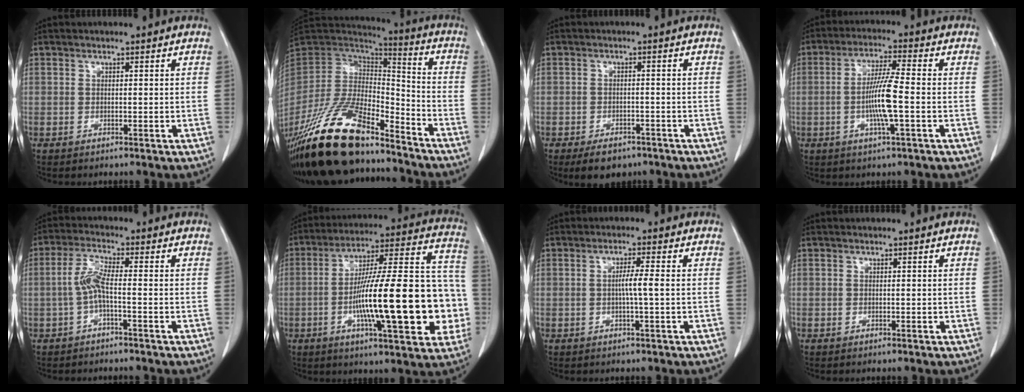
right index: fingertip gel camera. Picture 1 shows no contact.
{"total": 23.9, "force": [-18.4, 7.1, 13.5], "torque": [-0.287, -0.024, -0.335]}
{"total": 5.0, "force": [-3.7, 2.7, 2.2], "torque": [-0.032, -0.001, -0.049]}
{"total": 7.8, "force": [-1.4, 0.0, 7.7], "torque": [-0.149, -0.004, -0.030]}
{"total": 4.4, "force": [-1.0, 0.3, 4.3], "torque": [-0.093, 0.008, -0.022]}
{"total": 25.5, "force": [-5.2, 4.6, 24.5], "torque": [-0.322, 0.026, -0.075]}
{"total": 2.9, "force": [-0.2, -0.4, 2.9], "torque": [-0.051, 0.000, -0.004]}
{"total": 0.0}